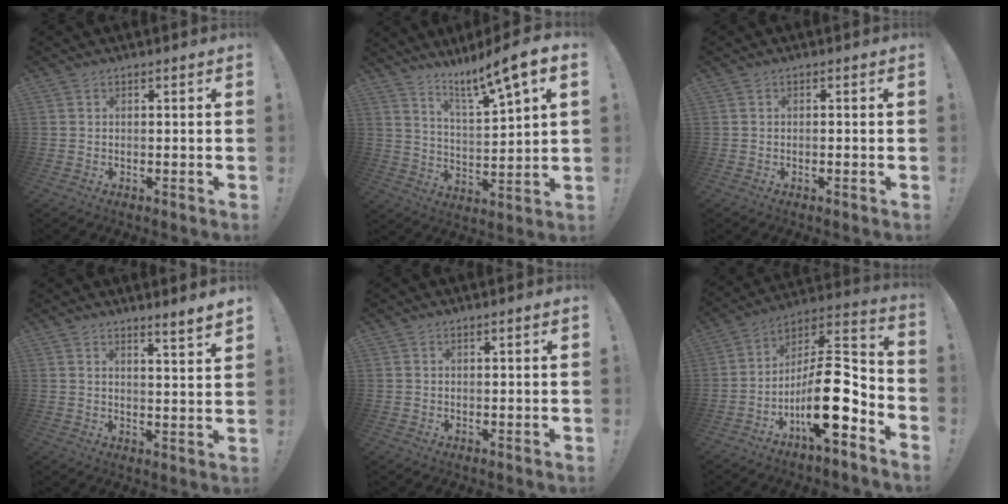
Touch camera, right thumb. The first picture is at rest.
{"total": 10.4, "force": [7.9, -0.2, 6.8], "torque": [-0.120, -0.064, 0.121]}
{"total": 0.7, "force": [-0.6, -0.1, 0.3], "torque": [-0.012, 0.003, -0.009]}
{"total": 4.4, "force": [3.5, -0.8, 2.5], "torque": [-0.030, -0.034, 0.056]}
{"total": 0.8, "force": [0.4, -0.4, 0.6], "torque": [-0.011, -0.001, 0.007]}
{"total": 18.5, "force": [-6.3, 6.1, 16.3], "torque": [-0.293, 0.027, -0.100]}